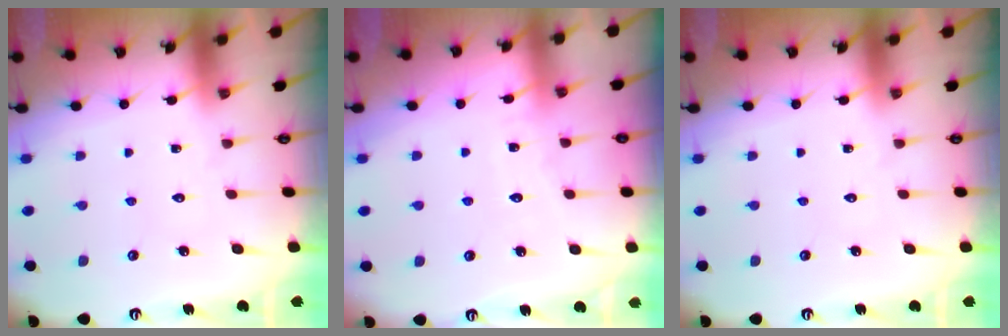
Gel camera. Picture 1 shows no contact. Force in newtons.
{"total": 4.5, "press": 4.5, "slide": 0.4}
{"total": 0.0}